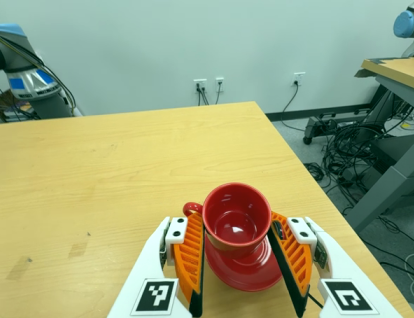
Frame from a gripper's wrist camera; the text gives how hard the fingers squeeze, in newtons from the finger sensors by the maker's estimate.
{"total": 3.2, "left": 2.7, "right": 3.6}